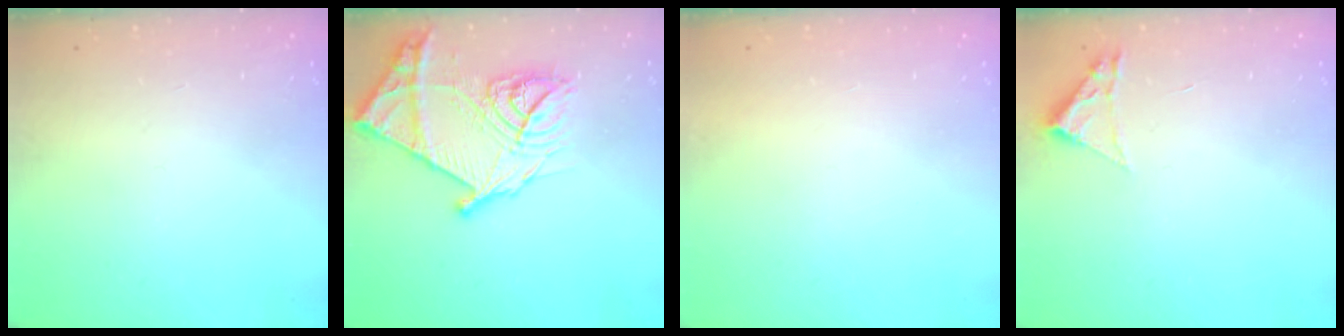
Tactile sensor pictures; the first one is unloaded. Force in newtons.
{"total": 22.2, "press": 22.1, "slide": 2.4}
{"total": 1.5, "press": 1.5, "slide": 0.1}
{"total": 1.8, "press": 1.8, "slide": 0.2}